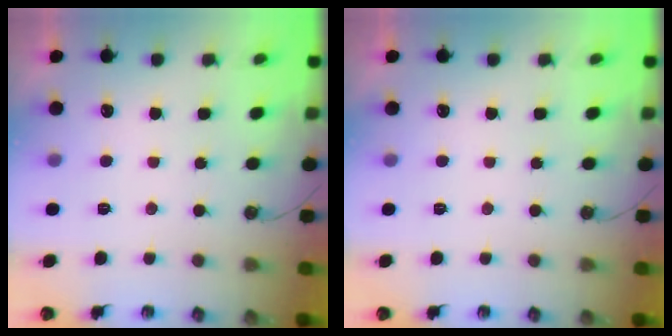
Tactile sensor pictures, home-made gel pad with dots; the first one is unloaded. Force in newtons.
{"total": 0.0}